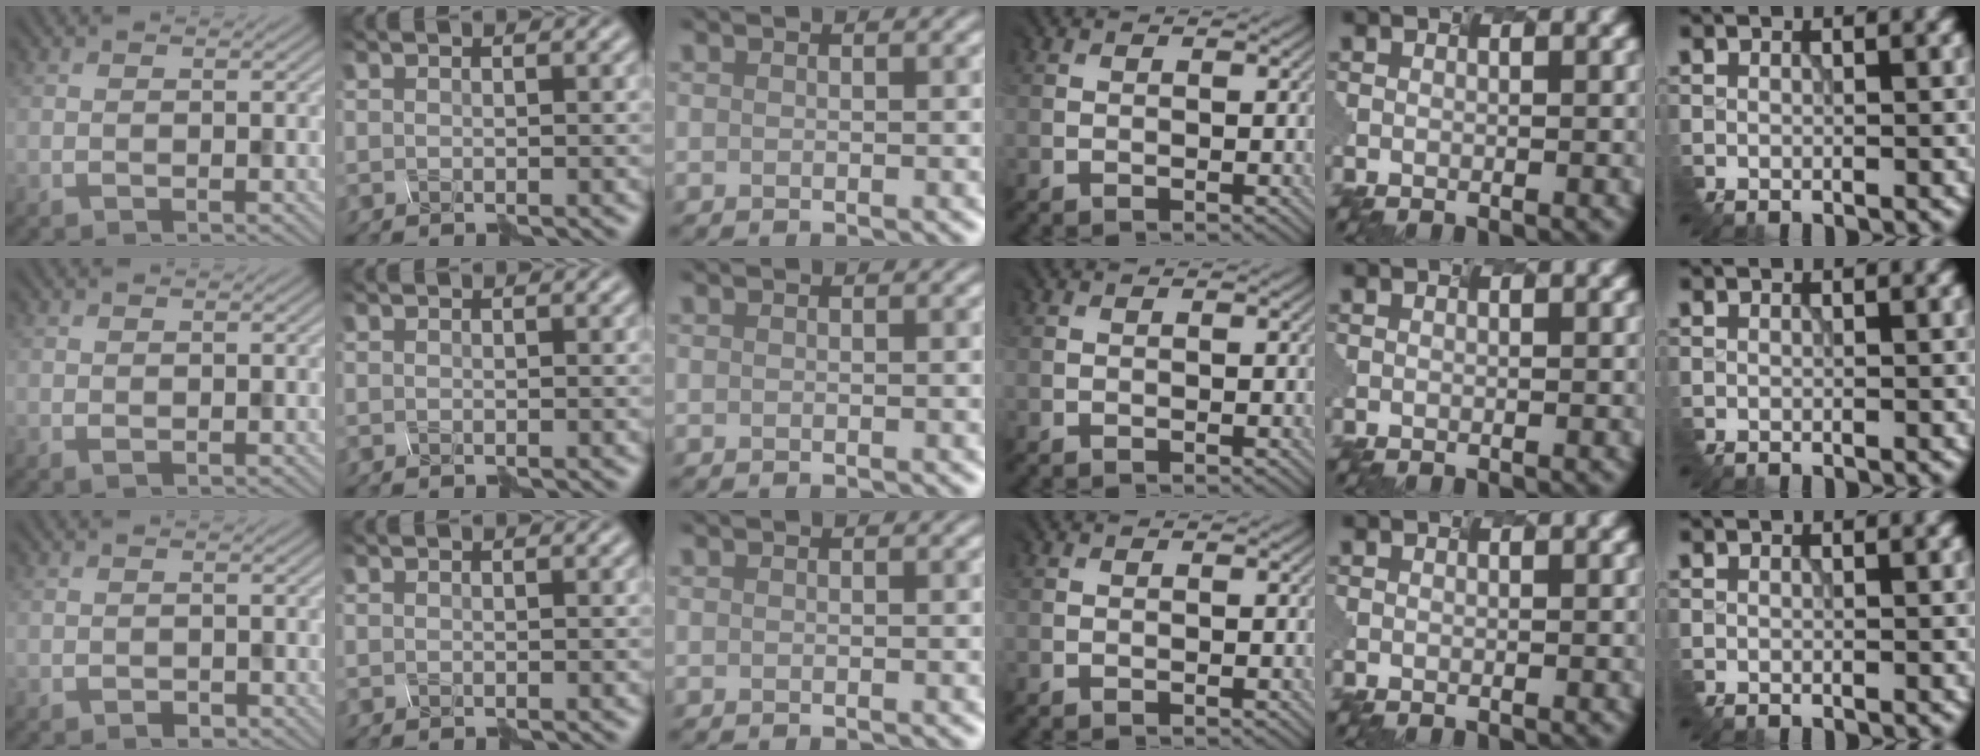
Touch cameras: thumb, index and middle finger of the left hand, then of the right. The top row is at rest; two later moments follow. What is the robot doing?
{"motion": "shake", "object": "plastic piggy bank"}